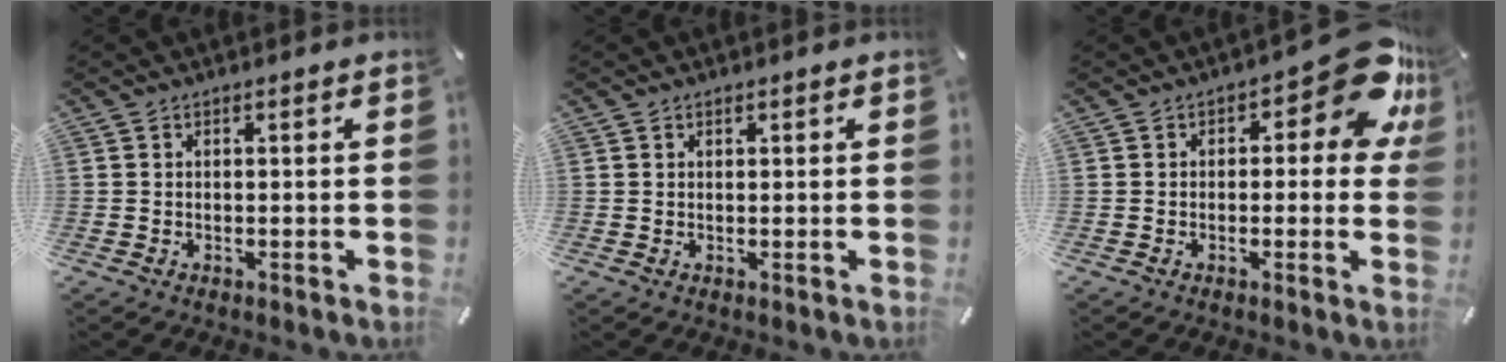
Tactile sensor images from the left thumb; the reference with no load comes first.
{"total": 0.6, "force": [0.3, 0.4, 0.3], "torque": [-0.005, 0.003, 0.005]}
{"total": 11.8, "force": [4.9, 5.4, 9.3], "torque": [-0.100, -0.035, 0.080]}